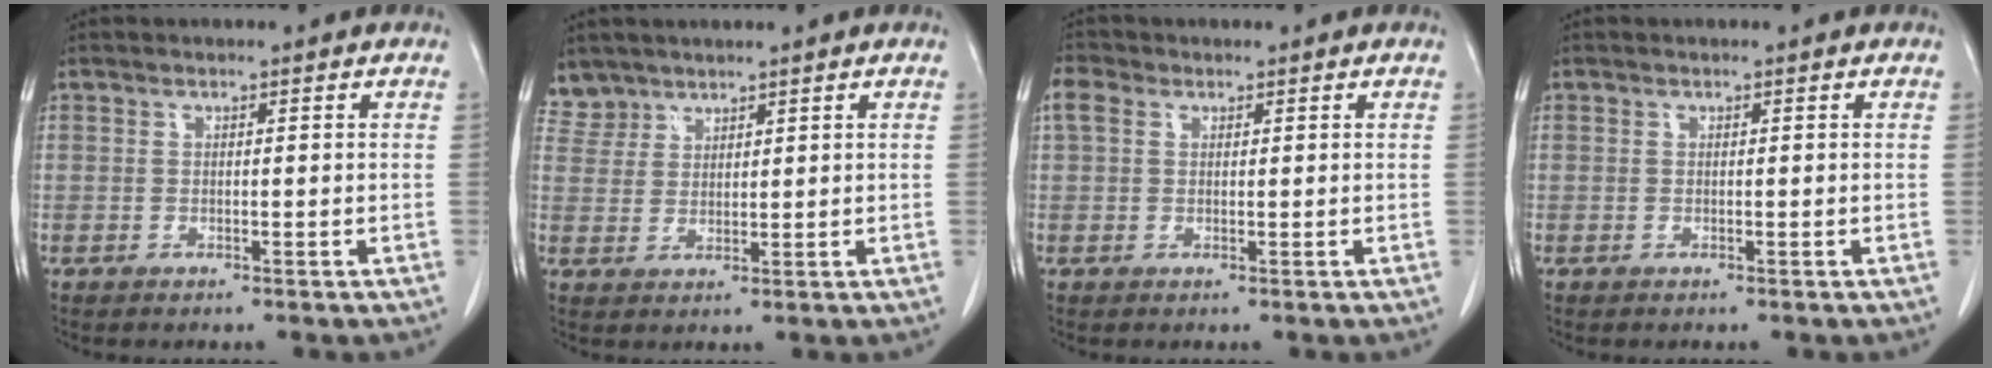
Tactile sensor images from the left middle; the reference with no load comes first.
{"total": 3.9, "force": [3.4, 1.9, -0.6], "torque": [0.019, 0.006, 0.069]}
{"total": 2.6, "force": [1.1, 1.9, 1.3], "torque": [-0.035, 0.018, 0.024]}
{"total": 0.0}